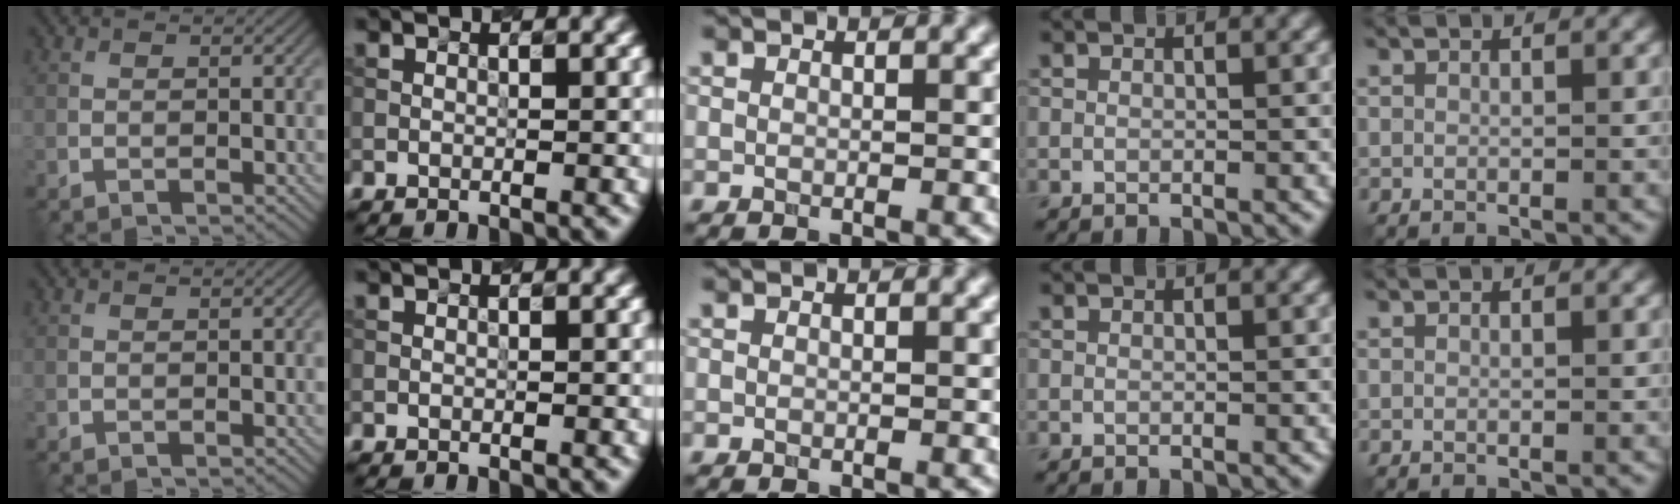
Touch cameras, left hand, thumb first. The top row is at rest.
{}